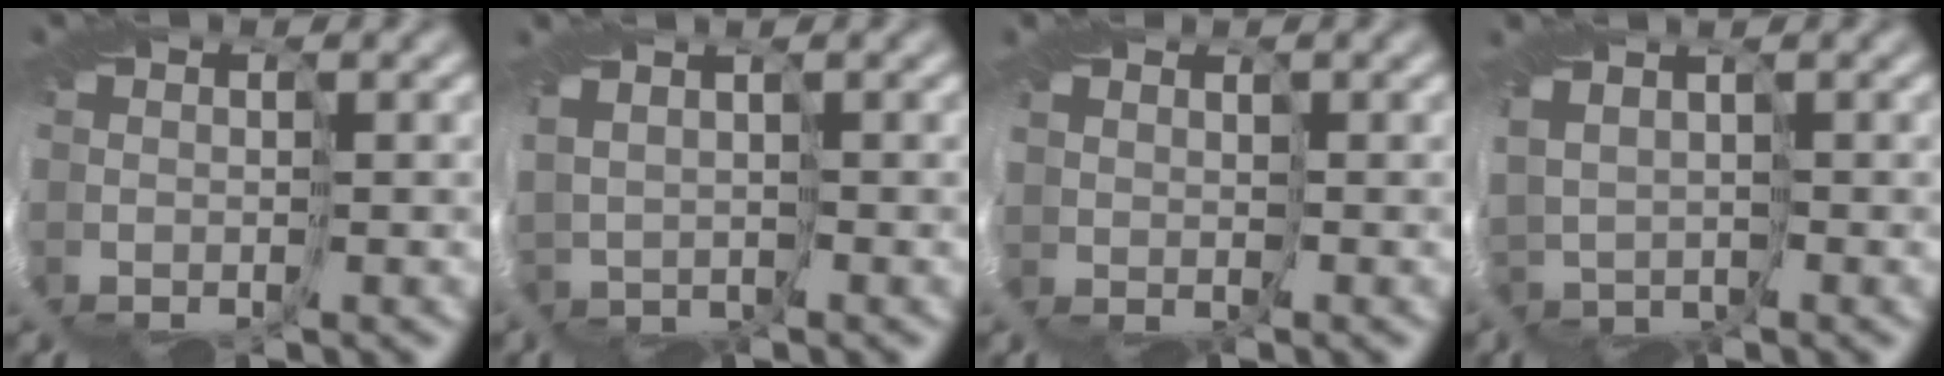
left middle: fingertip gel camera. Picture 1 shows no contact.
{"total": 1.4, "force": [1.4, -0.1, -0.3], "torque": [-0.021, 0.004, 0.014]}
{"total": 1.5, "force": [1.2, 0.7, -0.6], "torque": [-0.005, 0.004, 0.009]}
{"total": 1.5, "force": [1.5, 0.1, -0.1], "torque": [-0.029, 0.003, 0.014]}